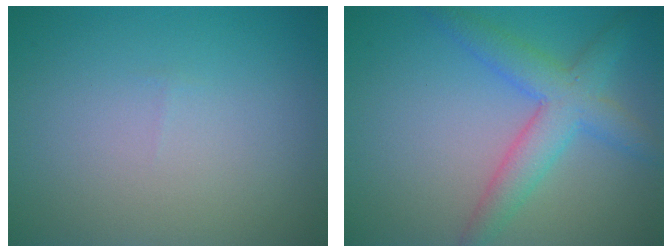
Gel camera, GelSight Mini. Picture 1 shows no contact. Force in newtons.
{"total": 4.7, "press": 4.7, "slide": 0.2}